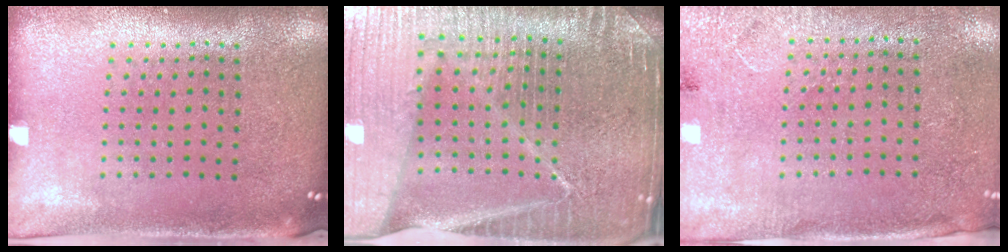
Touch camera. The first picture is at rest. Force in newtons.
{"total": 5.6, "press": 5.0, "slide": 2.4}
{"total": 2.6, "press": 2.2, "slide": 1.5}